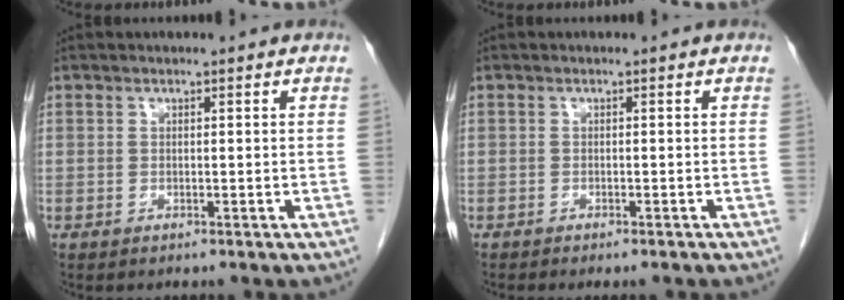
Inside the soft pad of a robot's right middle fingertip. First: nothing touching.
{"total": 3.2, "force": [-2.8, 0.3, 1.4], "torque": [-0.017, -0.005, -0.036]}